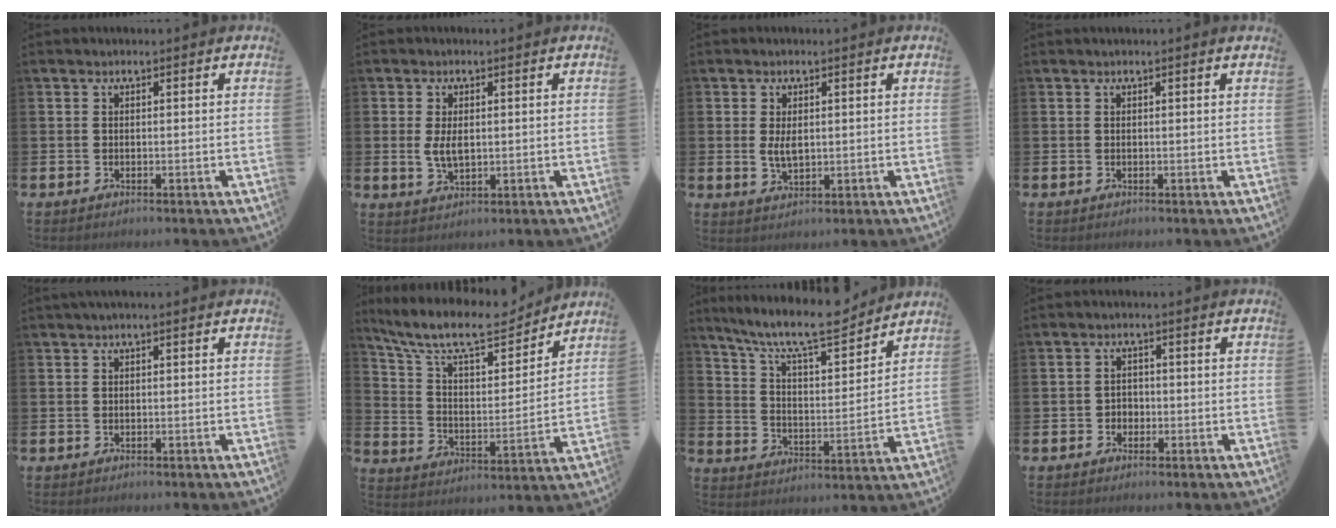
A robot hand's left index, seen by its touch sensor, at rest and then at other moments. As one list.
[{"total": 3.2, "force": [0.5, 1.8, 2.7], "torque": [-0.047, 0.003, 0.006]}, {"total": 2.9, "force": [0.5, 1.5, 2.4], "torque": [-0.040, 0.002, 0.007]}, {"total": 0.0}, {"total": 0.6, "force": [0.0, 0.0, 0.6], "torque": [-0.017, 0.005, 0.001]}, {"total": 11.9, "force": [10.4, 3.0, 4.8], "torque": [-0.125, -0.065, 0.181]}, {"total": 10.7, "force": [9.5, 1.8, 4.5], "torque": [-0.110, -0.060, 0.165]}, {"total": 1.8, "force": [-0.7, 1.6, 0.3], "torque": [-0.011, 0.005, -0.017]}]